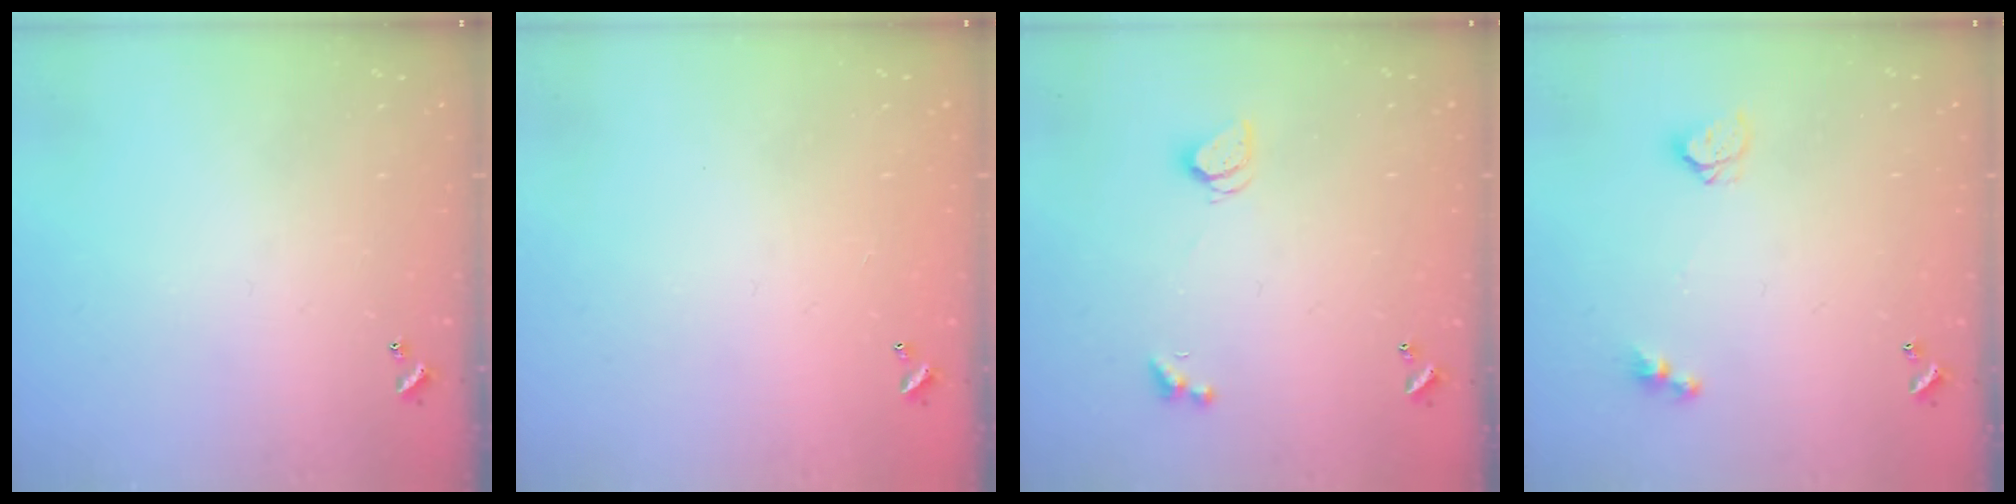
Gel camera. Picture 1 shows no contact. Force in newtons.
{"total": 2.8, "press": 2.8, "slide": 0.1}
{"total": 1.7, "press": 1.7, "slide": 0.4}
{"total": 3.8, "press": 3.7, "slide": 0.2}